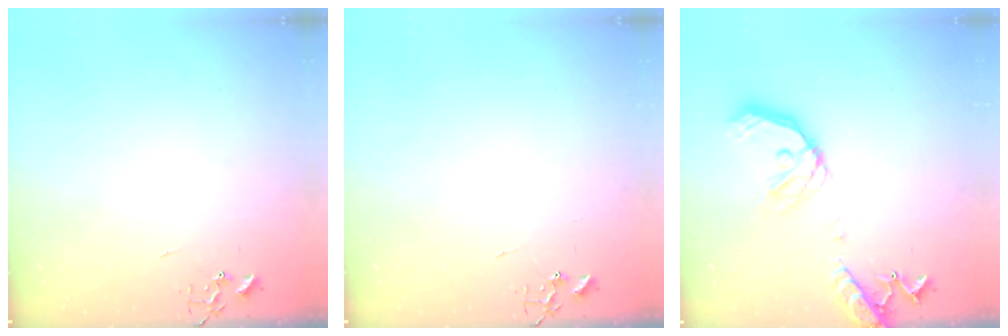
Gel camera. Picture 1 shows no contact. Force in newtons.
{"total": 0.0}
{"total": 17.9, "press": 17.7, "slide": 2.6}